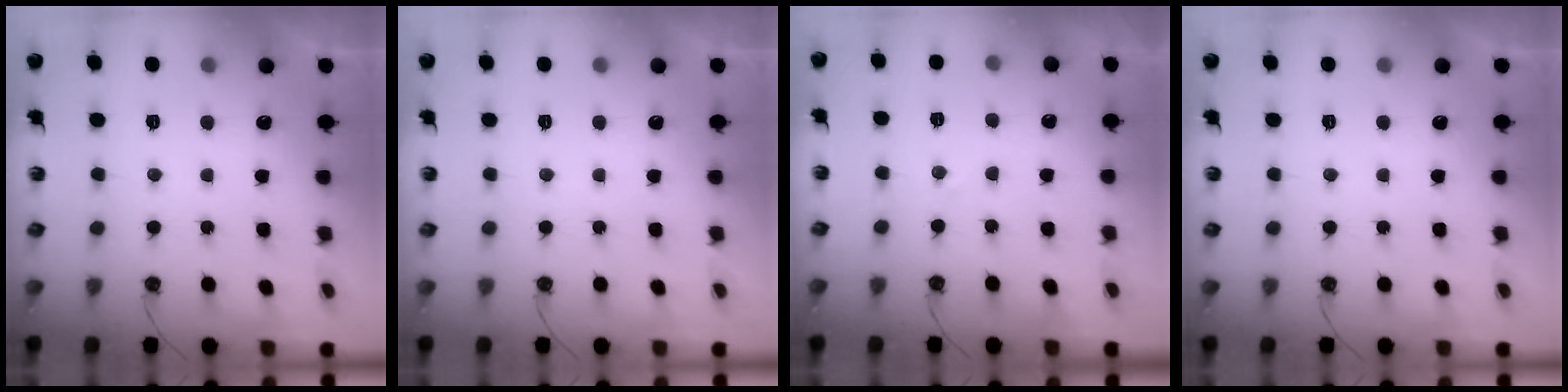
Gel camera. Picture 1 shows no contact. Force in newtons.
{"total": 0.0}
{"total": 3.9, "press": 3.8, "slide": 0.7}
{"total": 0.0}